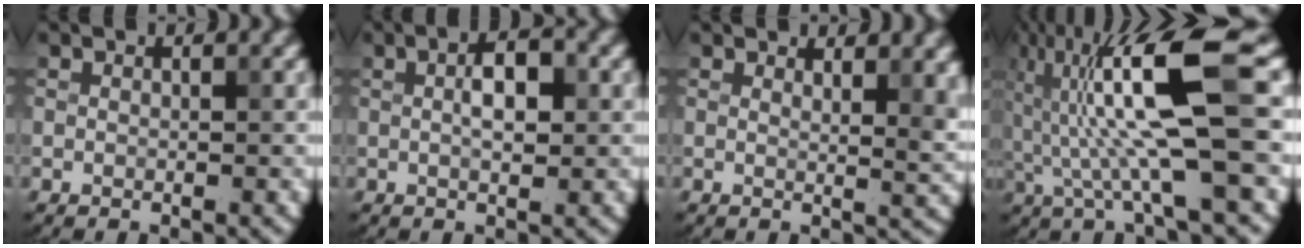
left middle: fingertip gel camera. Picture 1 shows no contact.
{"total": 3.2, "force": [0.5, 1.3, 2.8], "torque": [-0.055, 0.010, 0.006]}
{"total": 3.5, "force": [2.3, 1.0, 2.5], "torque": [-0.027, 0.004, 0.036]}
{"total": 10.4, "force": [1.4, 1.6, 10.2], "torque": [-0.194, 0.012, 0.029]}